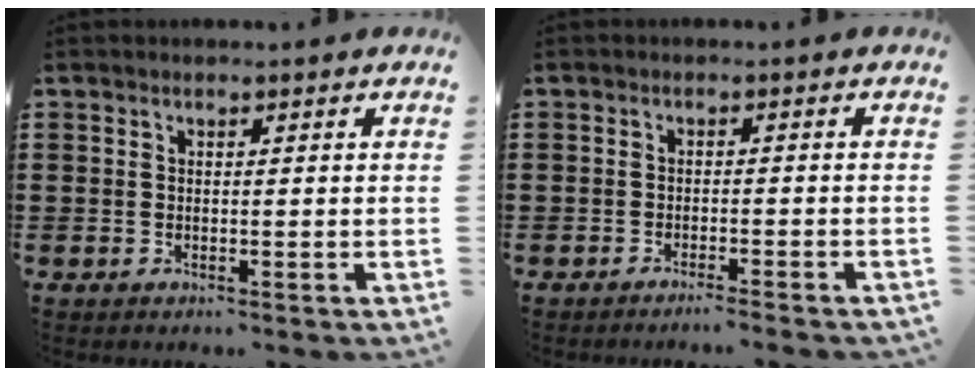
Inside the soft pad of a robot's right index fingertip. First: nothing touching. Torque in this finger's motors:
{"motor_torque": [1.35, 0.79, 0.04, -0.04]}